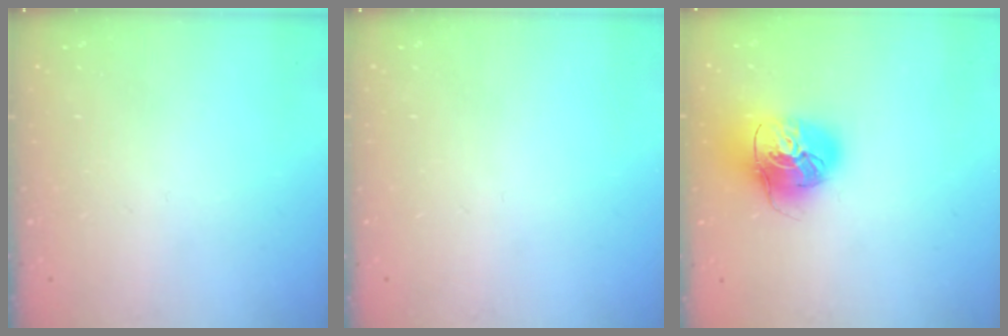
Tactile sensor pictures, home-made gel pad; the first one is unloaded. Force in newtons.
{"total": 0.0}
{"total": 16.2, "press": 16.1, "slide": 2.0}